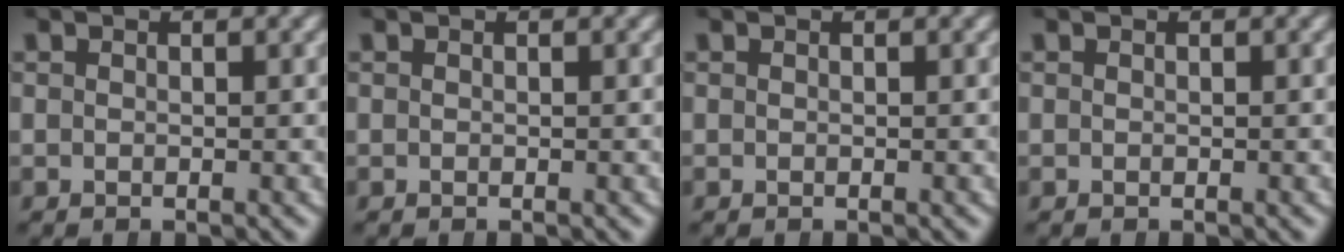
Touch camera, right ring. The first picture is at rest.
{"total": 0.0}
{"total": 0.0}
{"total": 0.0}